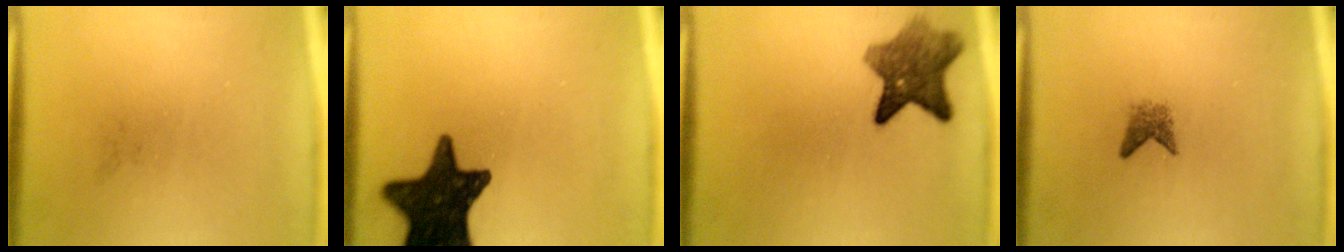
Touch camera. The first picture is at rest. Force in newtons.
{"total": 16.0}
{"total": 7.3}
{"total": 1.6}